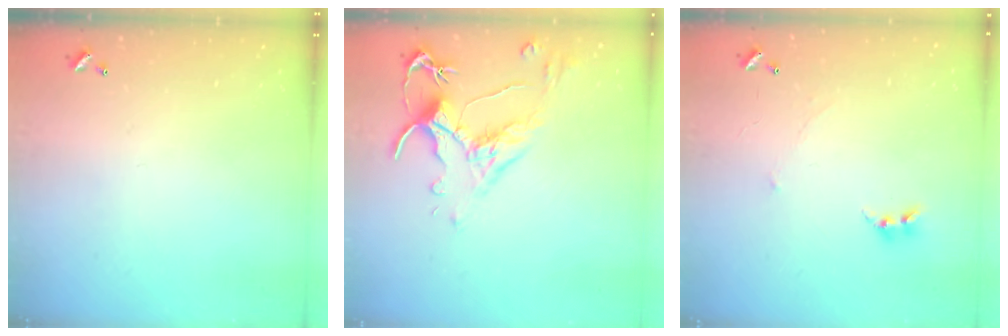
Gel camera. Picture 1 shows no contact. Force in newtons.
{"total": 2.5, "press": 2.1, "slide": 1.4}
{"total": 0.9, "press": 0.8, "slide": 0.5}